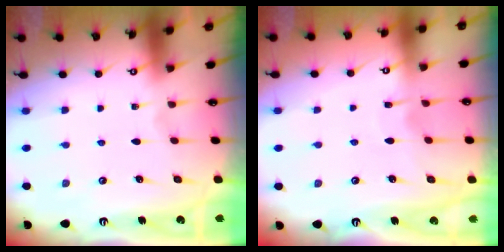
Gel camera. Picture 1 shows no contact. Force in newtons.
{"total": 3.5, "press": 3.5, "slide": 0.3}